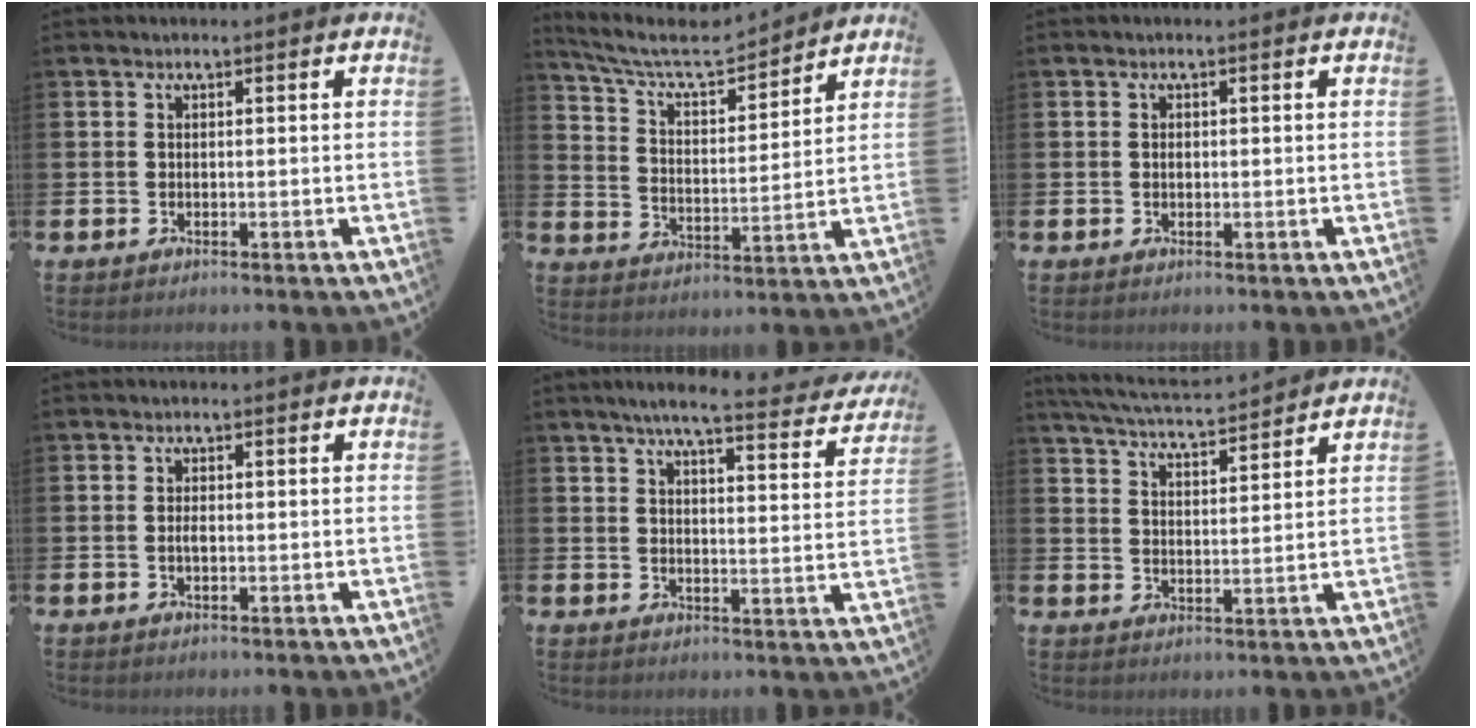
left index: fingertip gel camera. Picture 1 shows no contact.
{"total": 7.5, "force": [6.8, 1.9, 2.7], "torque": [-0.088, -0.043, 0.115]}
{"total": 0.6, "force": [-0.1, 0.4, 0.4], "torque": [-0.006, 0.002, -0.003]}
{"total": 1.2, "force": [-0.2, 0.5, 1.1], "torque": [-0.017, 0.002, -0.007]}
{"total": 6.1, "force": [5.4, 0.6, 2.8], "torque": [-0.060, -0.030, 0.090]}
{"total": 5.1, "force": [5.0, 0.2, 0.9], "torque": [-0.041, -0.033, 0.087]}